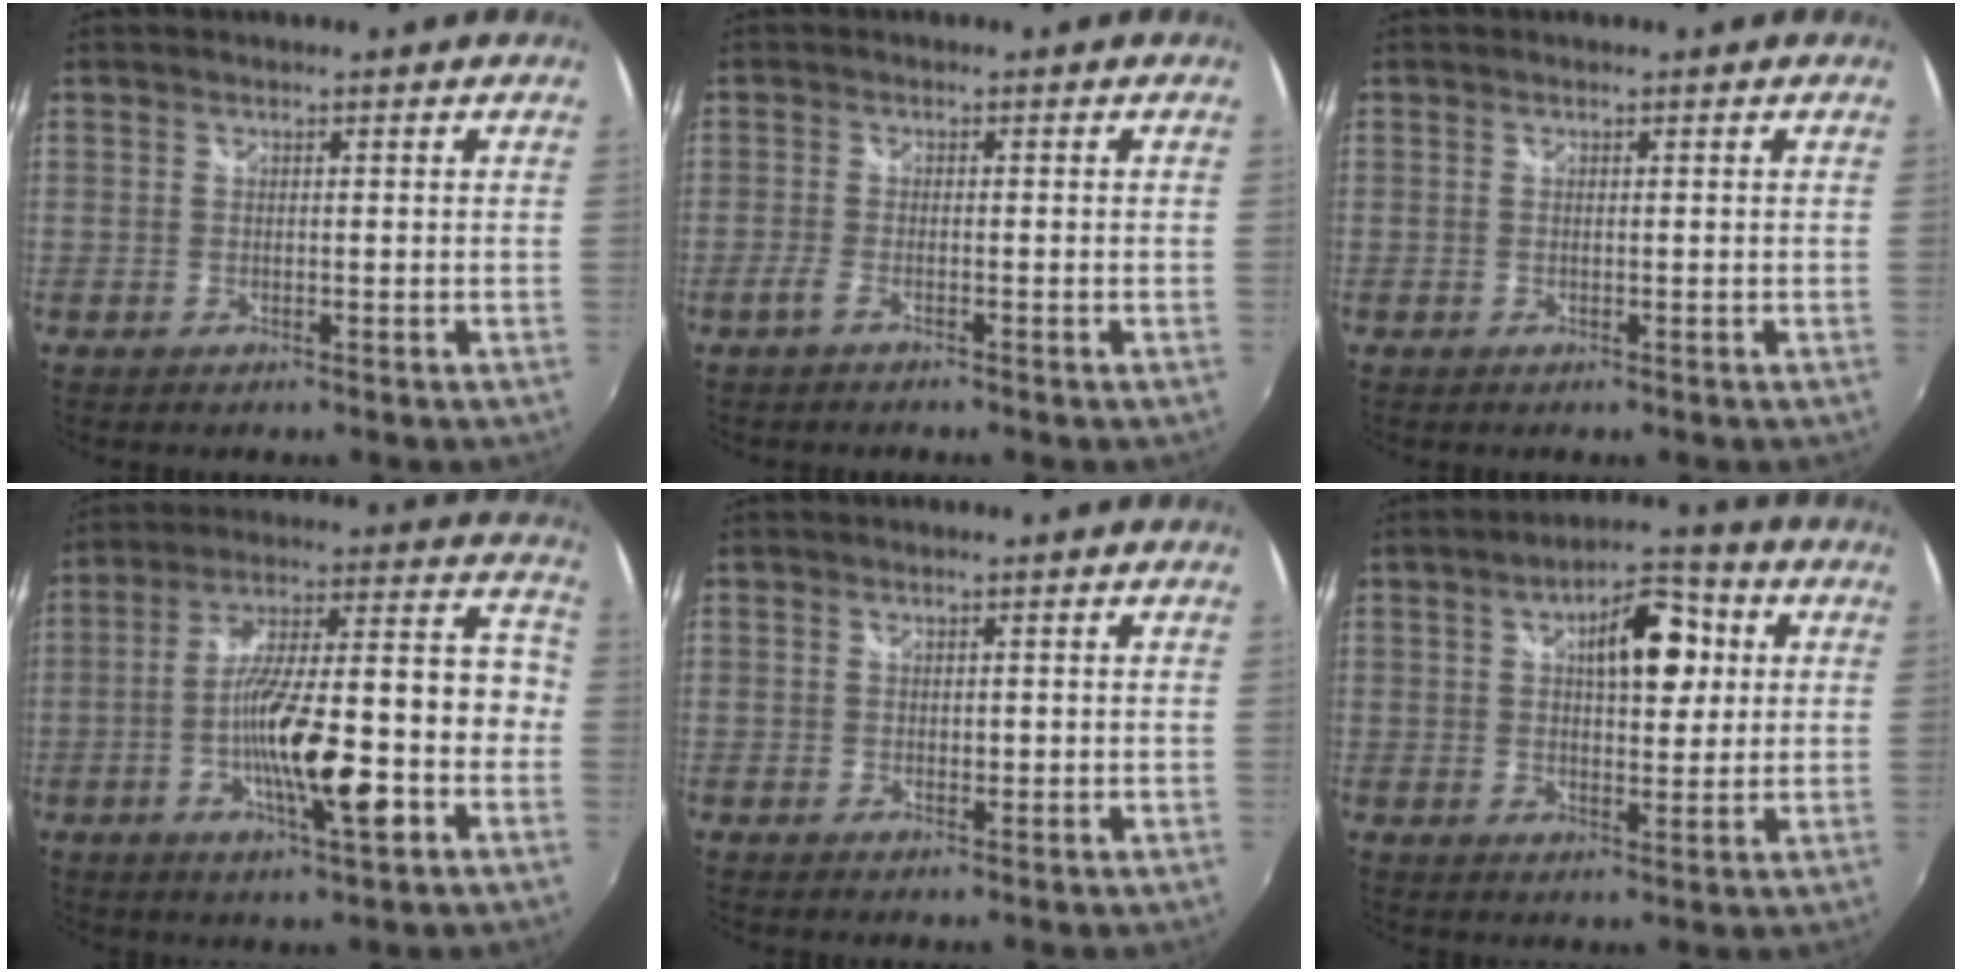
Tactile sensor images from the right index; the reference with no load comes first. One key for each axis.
{"total": 1.9, "fx": -1.5, "fy": 0.3, "fz": 1.2, "tx": -0.033, "ty": -0.001, "tz": -0.033}
{"total": 0.0}
{"total": 18.7, "fx": -6.6, "fy": 3.5, "fz": 17.2, "tx": -0.280, "ty": 0.005, "tz": -0.108}
{"total": 0.7, "fx": 0.0, "fy": 0.6, "fz": 0.4, "tx": -0.003, "ty": 0.000, "tz": 0.001}
{"total": 10.6, "fx": 2.9, "fy": 4.7, "fz": 9.0, "tx": -0.134, "ty": 0.026, "tz": 0.044}